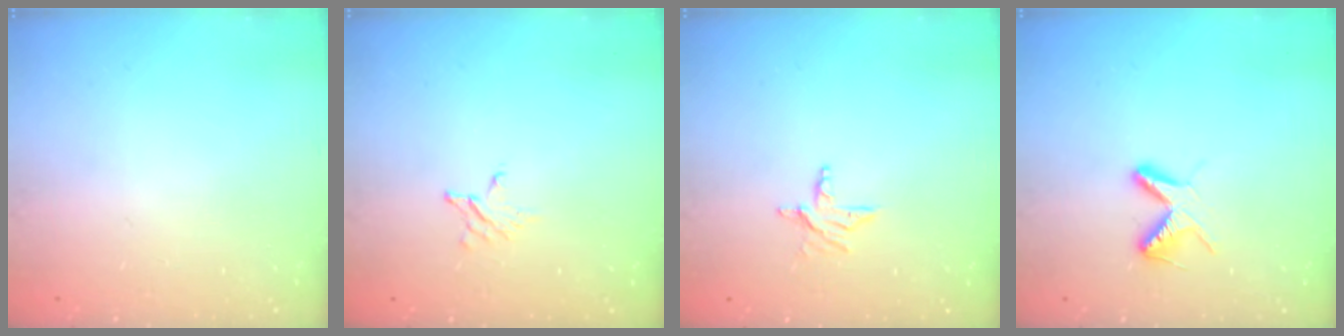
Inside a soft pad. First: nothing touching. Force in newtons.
{"total": 2.5, "press": 2.5, "slide": 0.3}
{"total": 4.6, "press": 4.6, "slide": 0.4}
{"total": 6.3, "press": 6.3, "slide": 0.6}